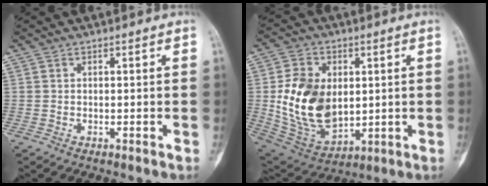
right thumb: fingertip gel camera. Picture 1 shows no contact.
{"total": 17.1, "force": [1.0, 11.6, 12.5], "torque": [-0.201, -0.012, 0.040]}